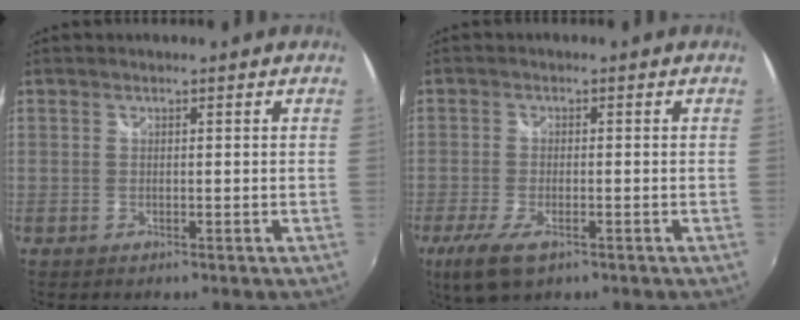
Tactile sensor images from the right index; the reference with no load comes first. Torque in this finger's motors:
{"motor_torque": [0.25, -0.04, 0.16, 0.05]}